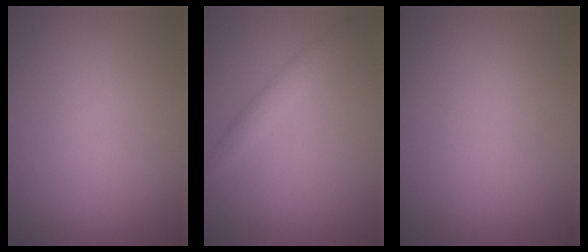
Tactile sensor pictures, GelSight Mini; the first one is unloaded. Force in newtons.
{"total": 1.9, "press": 1.9, "slide": 0.1}
{"total": 0.0}